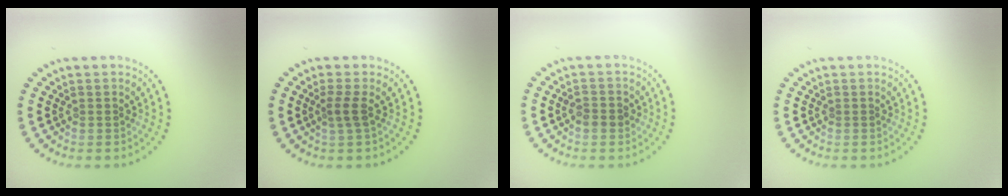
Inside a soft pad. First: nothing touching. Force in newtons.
{"total": 1.7, "press": 1.1, "slide": 1.3}
{"total": 1.5, "press": 1.5, "slide": 0.1}
{"total": 0.0}